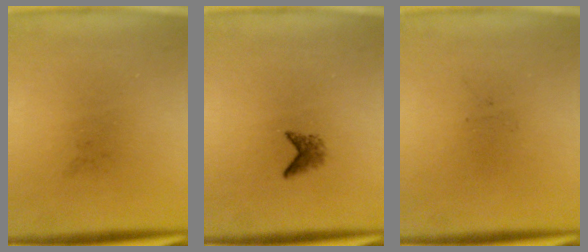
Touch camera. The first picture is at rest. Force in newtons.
{"total": 1.4}
{"total": 0.0}